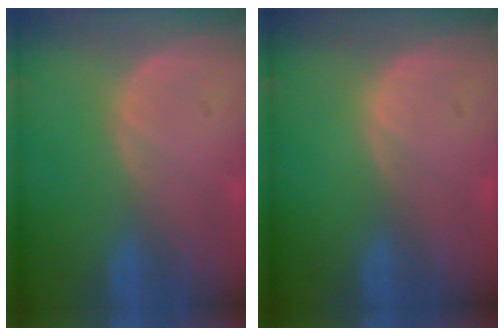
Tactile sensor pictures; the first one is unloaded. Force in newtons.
{"total": 0.0}